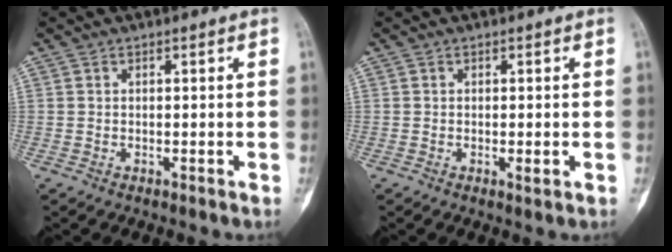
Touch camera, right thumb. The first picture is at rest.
{"total": 1.2, "force": [-0.2, 0.2, 1.2], "torque": [-0.017, -0.005, -0.001]}